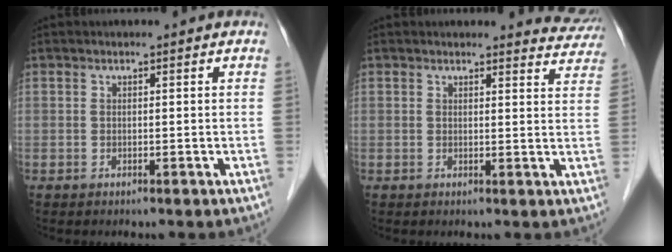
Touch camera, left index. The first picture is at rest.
{"total": 5.1, "force": [5.0, 1.1, -0.3], "torque": [0.017, -0.025, 0.028]}